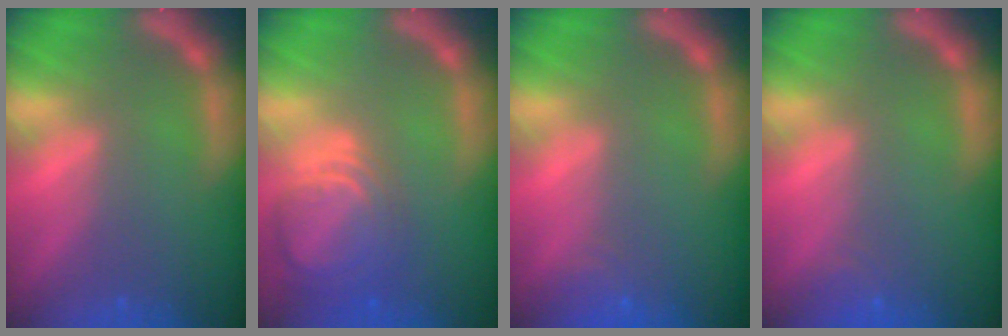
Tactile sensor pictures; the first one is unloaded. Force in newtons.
{"total": 7.0}
{"total": 1.9}
{"total": 1.4}